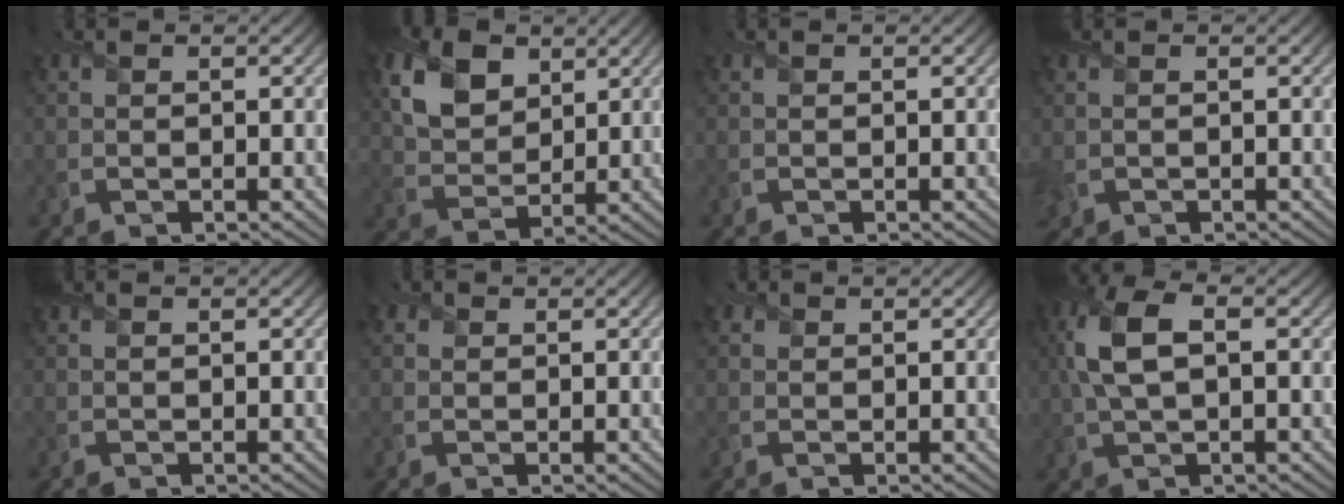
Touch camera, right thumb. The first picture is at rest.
{"total": 7.7, "force": [3.6, 5.1, 4.6], "torque": [-0.120, 0.002, 0.064]}
{"total": 0.0}
{"total": 1.4, "force": [-0.1, 1.1, 0.8], "torque": [-0.025, -0.006, 0.001]}
{"total": 0.0}
{"total": 1.3, "force": [0.6, 1.1, 0.3], "torque": [-0.004, 0.000, 0.007]}
{"total": 1.0, "force": [0.5, 0.8, 0.1], "torque": [0.002, -0.002, 0.006]}
{"total": 7.5, "force": [1.1, 3.6, 6.5], "torque": [-0.160, 0.015, 0.016]}